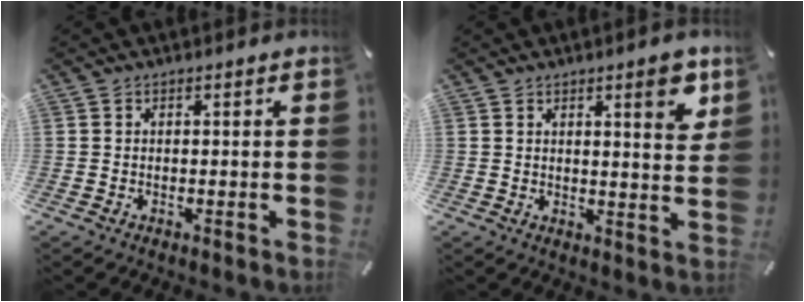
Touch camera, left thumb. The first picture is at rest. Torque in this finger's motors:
{"motor_torque": [1.33, 0.39, 0.43, -0.57, 0.03]}